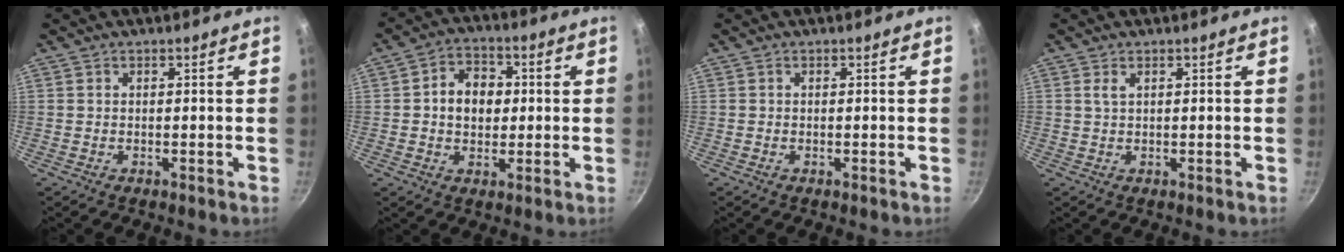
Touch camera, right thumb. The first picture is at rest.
{"total": 8.3, "force": [0.6, 6.4, 5.2], "torque": [-0.054, 0.010, 0.001]}
{"total": 0.0}
{"total": 1.4, "force": [0.6, 0.6, 1.1], "torque": [-0.022, -0.001, 0.013]}